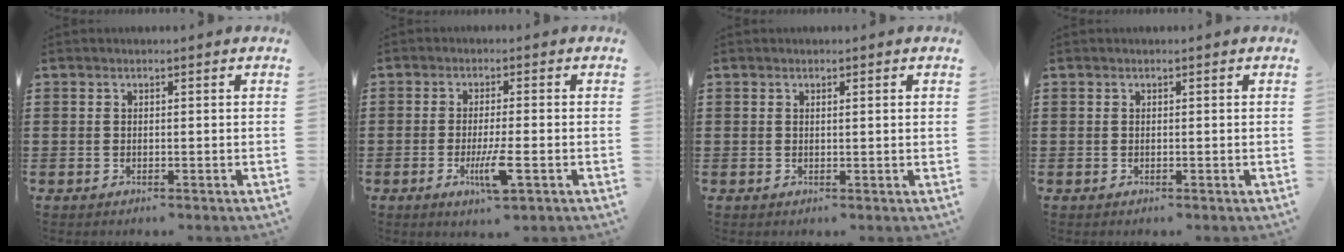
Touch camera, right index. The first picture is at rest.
{"total": 5.5, "force": [-2.0, 0.6, 5.1], "torque": [-0.103, -0.021, -0.037]}
{"total": 0.7, "force": [0.3, -0.2, 0.6], "torque": [-0.010, -0.002, 0.005]}
{"total": 0.0}